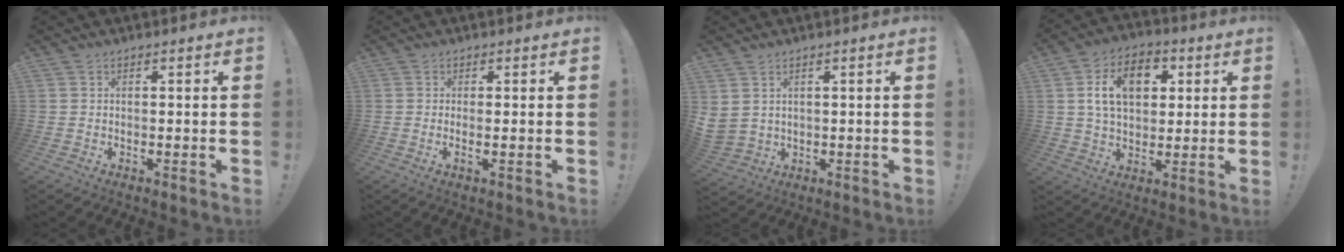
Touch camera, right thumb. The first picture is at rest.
{"total": 1.5, "force": [0.0, -0.3, 1.5], "torque": [-0.025, -0.006, -0.001]}
{"total": 3.9, "force": [2.0, 3.0, 1.4], "torque": [-0.039, -0.007, 0.042]}
{"total": 13.8, "force": [4.2, 9.4, 9.2], "torque": [-0.144, 0.007, 0.078]}